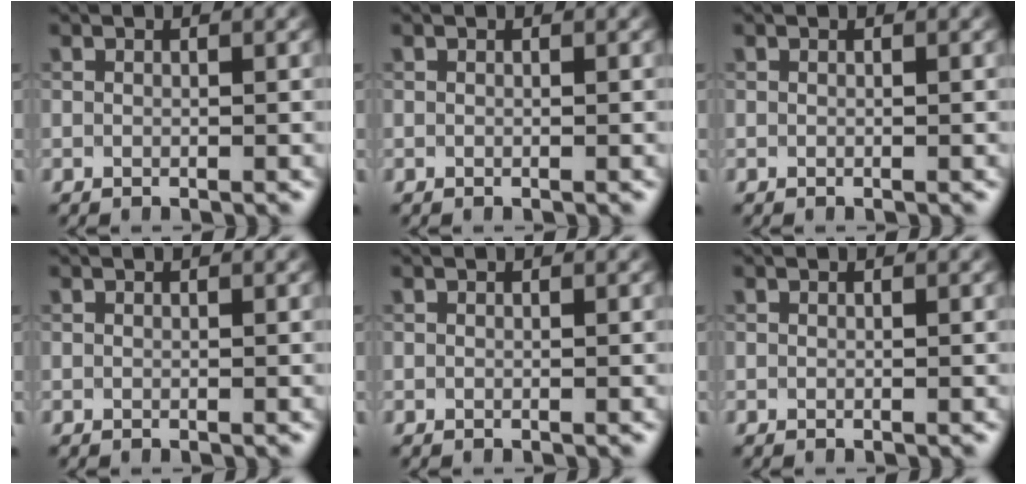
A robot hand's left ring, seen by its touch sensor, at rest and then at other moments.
{"total": 0.0}
{"total": 0.0}
{"total": 0.0}
{"total": 0.0}
{"total": 0.0}